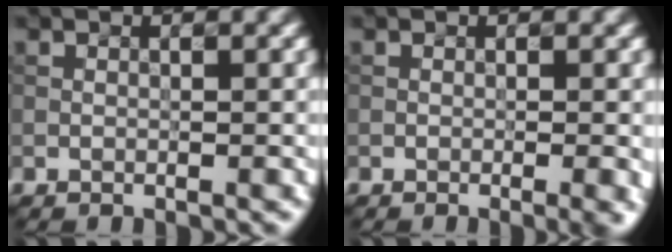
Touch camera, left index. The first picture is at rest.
{"total": 2.5, "force": [-0.7, 0.8, 2.2], "torque": [-0.014, 0.013, -0.004]}